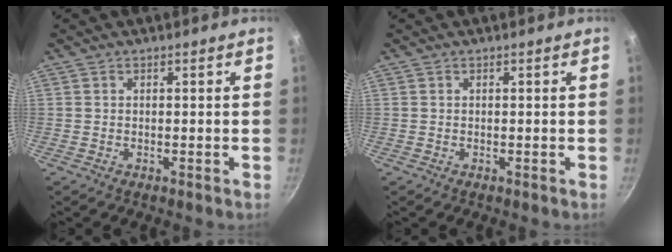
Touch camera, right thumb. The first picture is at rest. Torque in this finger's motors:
{"motor_torque": [0.00, 0.00, 0.00, 0.00, 0.00]}